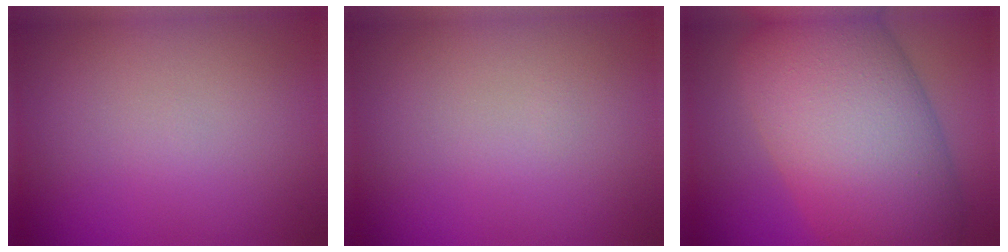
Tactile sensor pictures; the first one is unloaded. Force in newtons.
{"total": 0.0}
{"total": 13.9, "press": 13.9, "slide": 0.5}